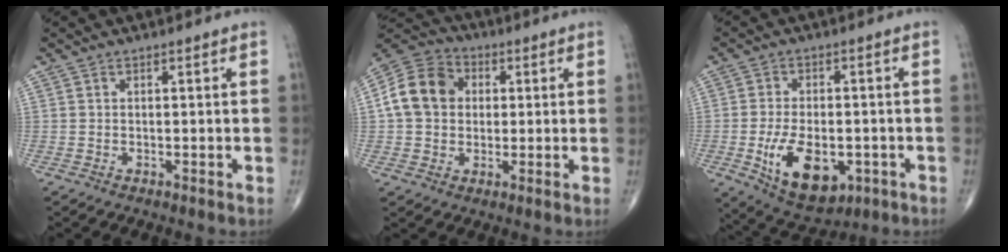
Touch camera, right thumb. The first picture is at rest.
{"total": 12.0, "force": [1.4, 9.8, 6.8], "torque": [-0.110, 0.022, 0.014]}
{"total": 13.5, "force": [-4.0, 7.7, 10.4], "torque": [-0.156, 0.001, -0.048]}